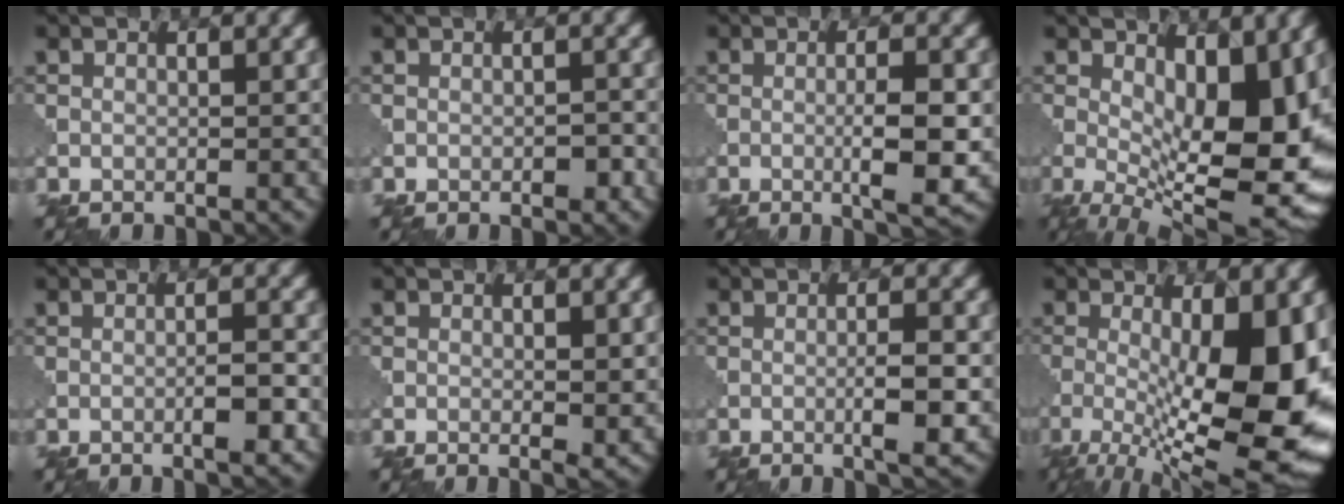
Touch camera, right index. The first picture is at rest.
{"total": 1.2, "force": [-0.5, 0.5, 0.9], "torque": [-0.013, 0.002, -0.007]}
{"total": 4.9, "force": [-0.9, 0.7, 4.7], "torque": [-0.073, -0.001, -0.014]}
{"total": 12.5, "force": [0.6, 5.4, 11.3], "torque": [-0.150, -0.011, 0.009]}
{"total": 2.3, "force": [-0.9, 0.2, 2.1], "torque": [-0.033, 0.005, -0.017]}
{"total": 1.7, "force": [0.0, 0.3, 1.7], "torque": [-0.020, -0.007, 0.000]}
{"total": 3.3, "force": [-0.8, 0.4, 3.2], "torque": [-0.047, 0.004, -0.017]}
{"total": 13.8, "force": [-2.1, 4.4, 12.9], "torque": [-0.198, -0.019, -0.031]}